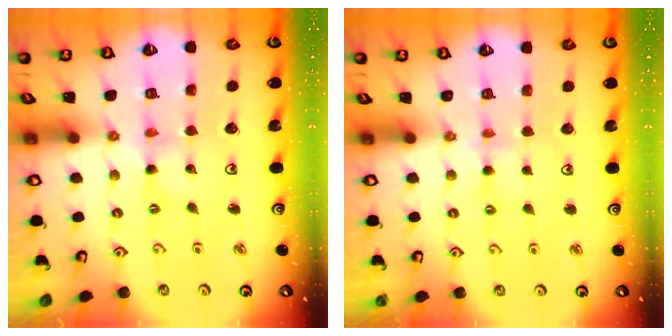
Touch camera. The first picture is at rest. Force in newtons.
{"total": 2.9, "press": 2.9, "slide": 0.4}